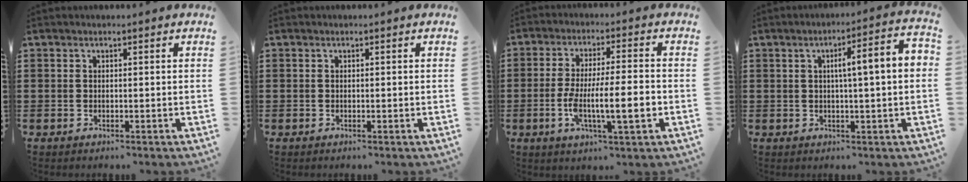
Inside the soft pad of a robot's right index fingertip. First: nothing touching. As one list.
[{"total": 0.0}, {"total": 9.4, "force": [-2.6, 1.7, 8.8], "torque": [-0.167, -0.005, -0.049]}, {"total": 5.6, "force": [0.2, 0.2, 5.6], "torque": [-0.088, -0.009, -0.009]}]